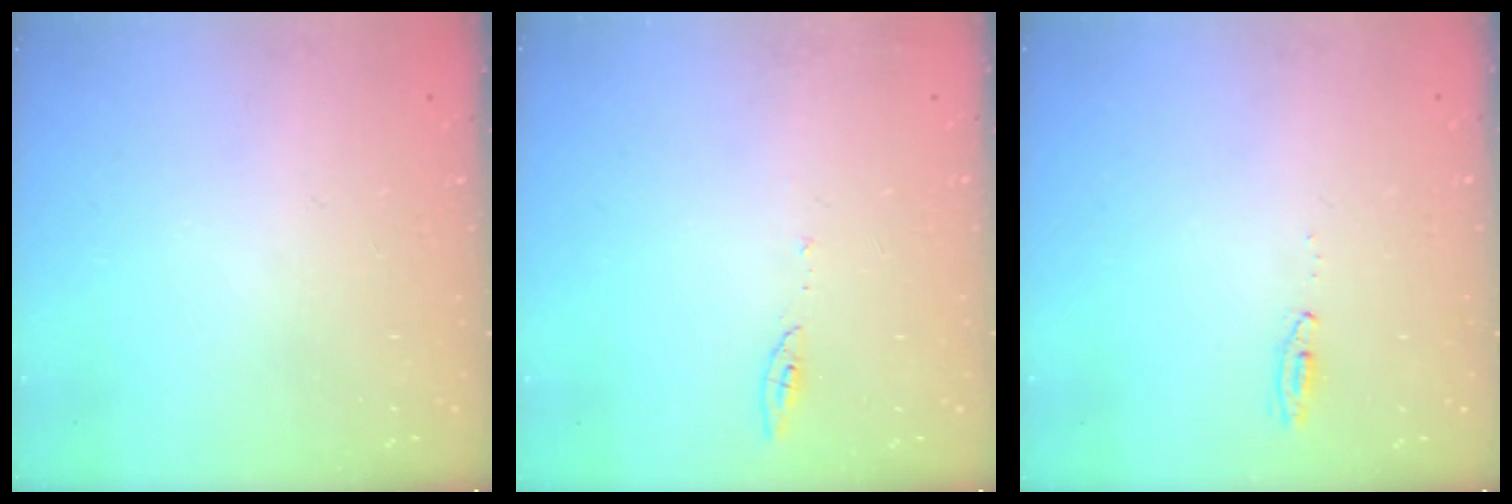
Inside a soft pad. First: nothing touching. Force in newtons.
{"total": 4.8, "press": 4.8, "slide": 0.6}
{"total": 4.1, "press": 3.1, "slide": 2.6}